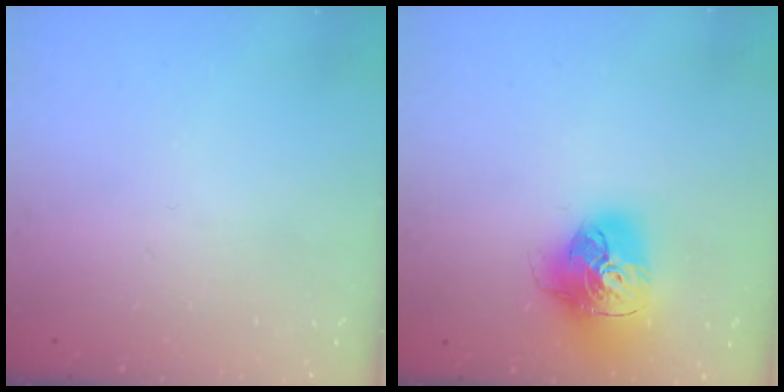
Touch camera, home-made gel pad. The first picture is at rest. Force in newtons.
{"total": 18.6, "press": 18.5, "slide": 1.9}